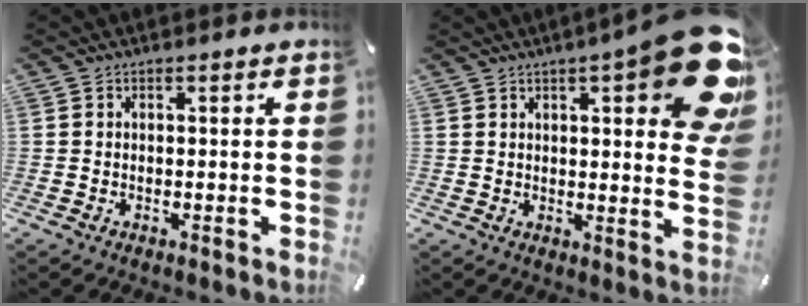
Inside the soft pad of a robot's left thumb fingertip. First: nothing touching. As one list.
[{"total": 17.9, "force": [8.5, 4.9, 15.0], "torque": [-0.204, -0.045, 0.133]}]